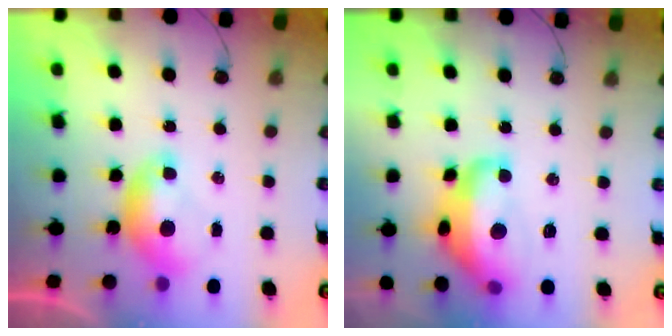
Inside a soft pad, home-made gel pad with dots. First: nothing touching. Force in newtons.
{"total": 9.6, "press": 9.5, "slide": 1.4}